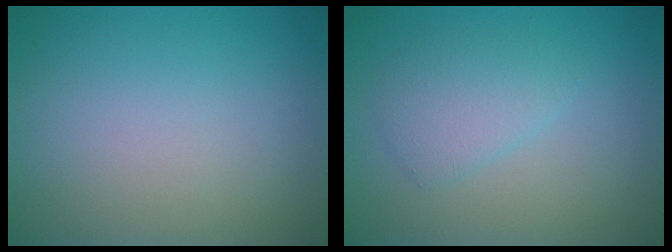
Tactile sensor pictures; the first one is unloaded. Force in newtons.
{"total": 2.4, "press": 2.4, "slide": 0.1}